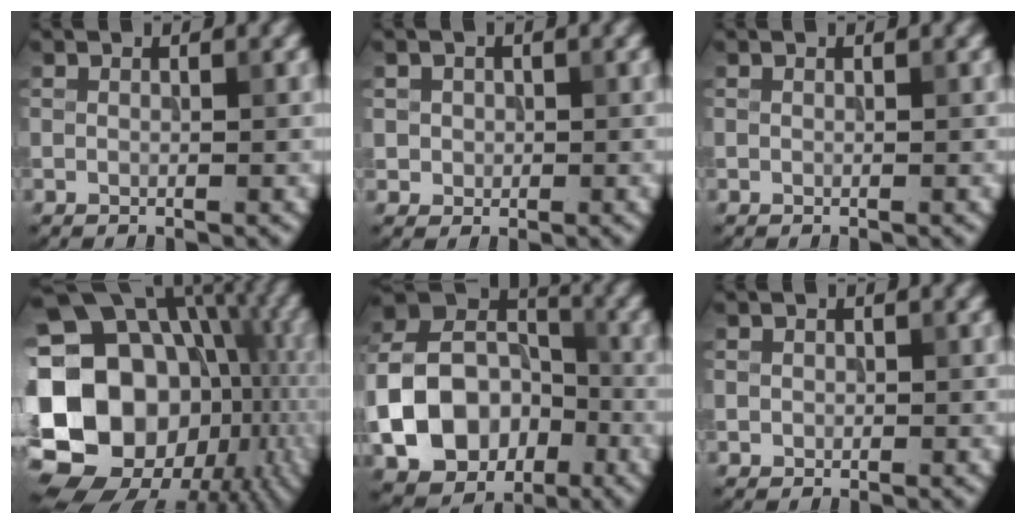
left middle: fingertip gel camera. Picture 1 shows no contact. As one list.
[{"total": 1.3, "force": [0.1, 1.3, 0.2], "torque": [0.007, -0.005, 0.006]}, {"total": 0.0}, {"total": 21.4, "force": [-2.7, 16.7, 13.1], "torque": [-0.209, 0.011, -0.045]}, {"total": 12.1, "force": [-3.6, 9.2, 6.9], "torque": [-0.148, 0.003, -0.079]}, {"total": 0.7, "force": [0.0, 0.7, 0.1], "torque": [0.003, -0.003, -0.001]}]